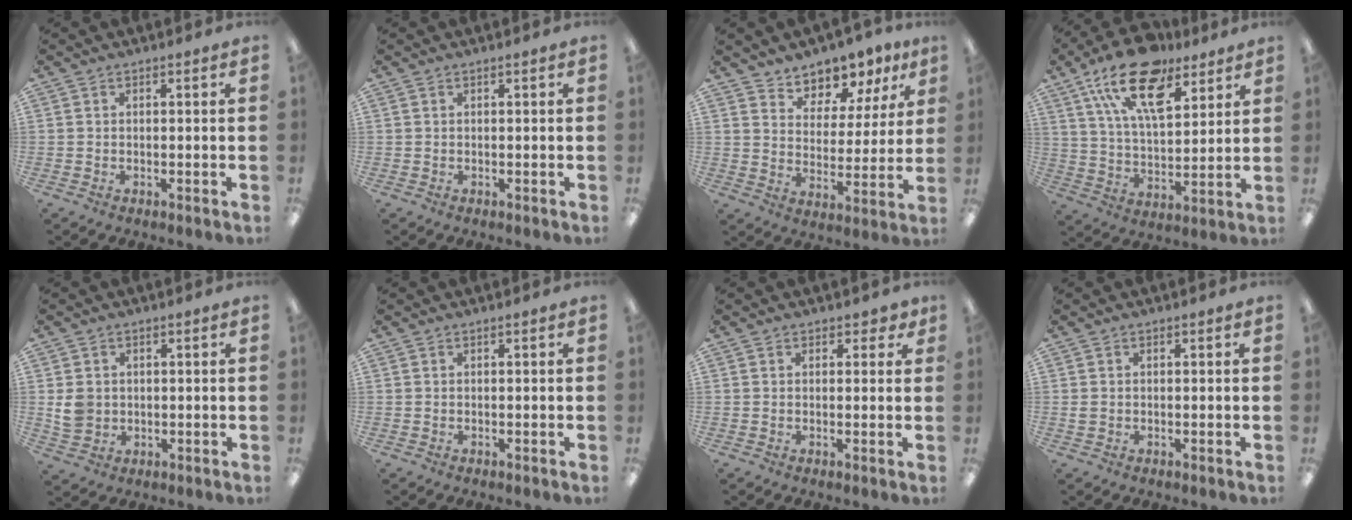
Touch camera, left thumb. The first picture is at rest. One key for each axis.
{"total": 0.0}
{"total": 8.2, "fx": 7.3, "fy": 3.5, "fz": 0.4, "tx": -0.011, "ty": -0.071, "tz": 0.133}
{"total": 18.8, "fx": 12.1, "fy": 8.9, "fz": 11.3, "tx": -0.197, "ty": -0.054, "tz": 0.212}
{"total": 4.7, "fx": 0.6, "fy": 4.3, "fz": 1.8, "tx": -0.029, "ty": 0.001, "tz": 0.011}
{"total": 0.0}
{"total": 2.1, "fx": 1.4, "fy": 1.5, "fz": 0.8, "tx": -0.001, "ty": -0.002, "tz": 0.022}
{"total": 1.2, "fx": 0.0, "fy": 1.1, "fz": 0.4, "tx": -0.009, "ty": 0.004, "tz": -0.001}